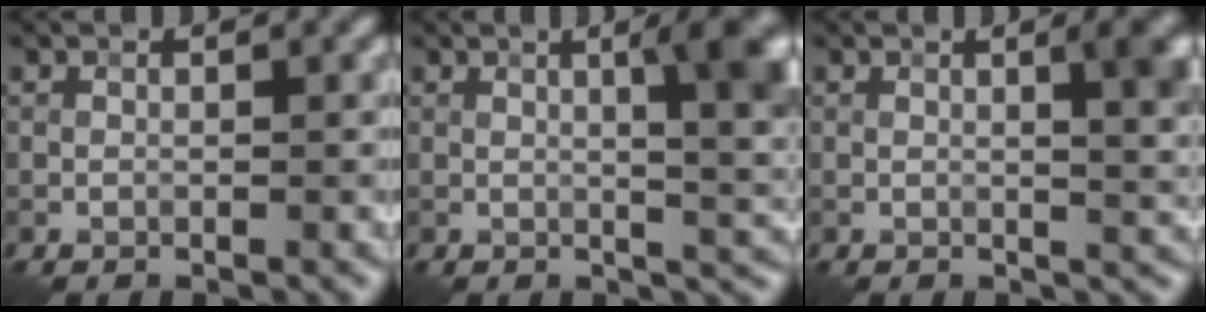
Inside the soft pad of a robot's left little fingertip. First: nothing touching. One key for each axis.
{"total": 5.9, "fx": 1.2, "fy": 1.4, "fz": 5.6, "tx": -0.063, "ty": 0.010, "tz": 0.016}
{"total": 4.8, "fx": 1.0, "fy": 1.3, "fz": 4.4, "tx": -0.046, "ty": 0.011, "tz": 0.012}